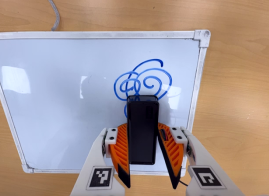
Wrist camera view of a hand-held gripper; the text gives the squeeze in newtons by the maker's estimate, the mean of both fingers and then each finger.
{"total": 8.2, "left": 9.1, "right": 7.2}